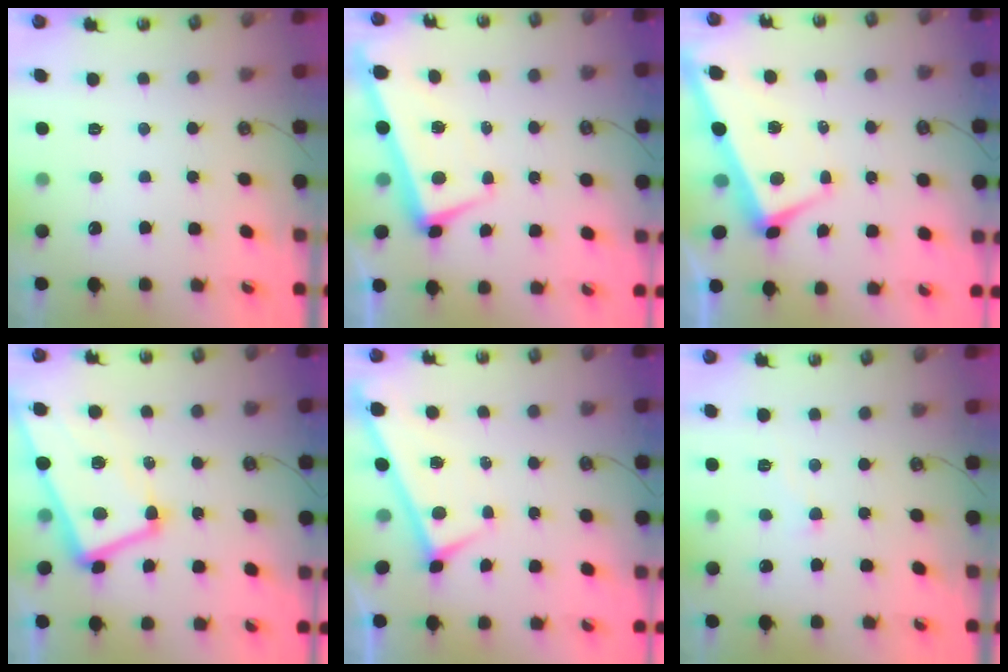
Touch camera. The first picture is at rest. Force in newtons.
{"total": 2.2, "press": 2.1, "slide": 0.7}
{"total": 1.7, "press": 1.4, "slide": 0.9}
{"total": 6.1, "press": 6.0, "slide": 1.2}
{"total": 0.0}
{"total": 4.1, "press": 4.1, "slide": 0.5}